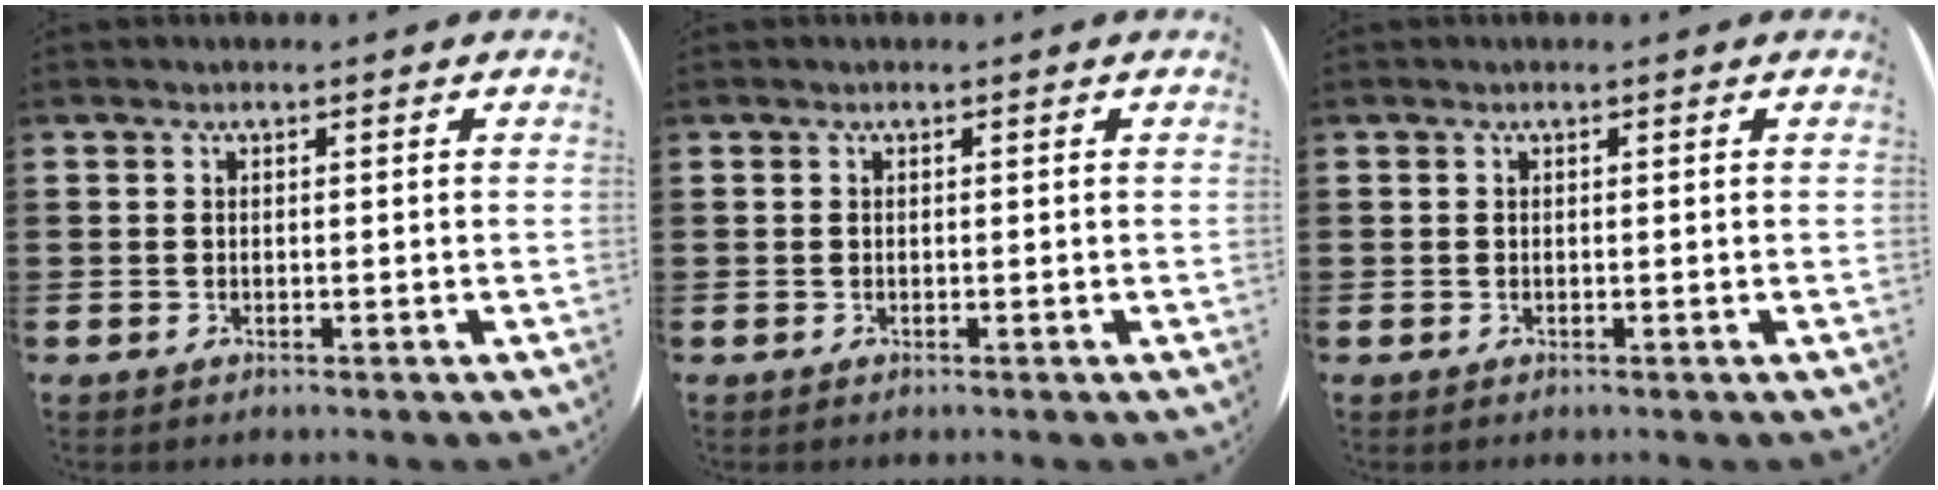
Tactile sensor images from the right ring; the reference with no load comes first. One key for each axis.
{"total": 0.0}
{"total": 0.0}